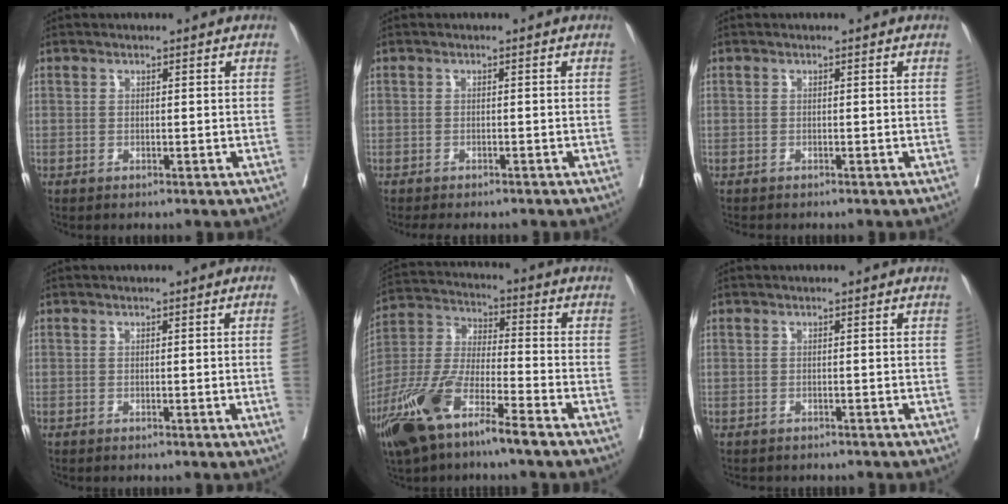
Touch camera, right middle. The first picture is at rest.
{"total": 5.5, "force": [-4.8, 1.8, 2.0], "torque": [-0.018, -0.005, -0.064]}
{"total": 1.2, "force": [-1.1, 0.3, 0.4], "torque": [-0.008, -0.002, -0.014]}
{"total": 1.7, "force": [-0.3, -0.6, 1.6], "torque": [-0.019, -0.003, -0.002]}
{"total": 14.5, "force": [-8.9, 2.7, 11.1], "torque": [-0.241, -0.024, -0.173]}
{"total": 3.3, "force": [-2.9, 1.3, 1.0], "torque": [-0.016, -0.003, -0.034]}